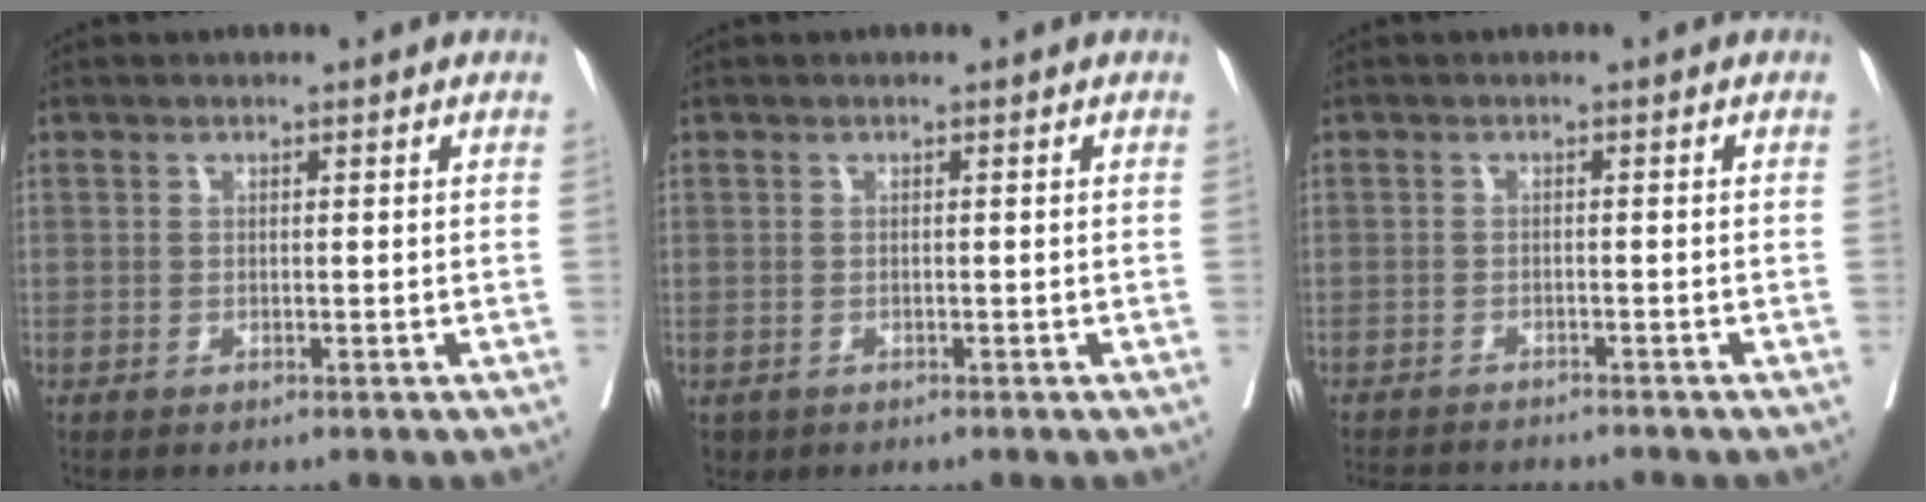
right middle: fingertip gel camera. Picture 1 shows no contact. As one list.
[{"total": 0.9, "force": [-0.5, 0.8, 0.2], "torque": [-0.009, 0.002, -0.001]}, {"total": 8.1, "force": [-7.7, 1.0, 2.4], "torque": [-0.032, -0.007, -0.108]}]